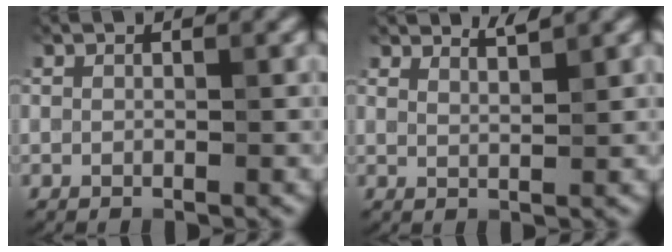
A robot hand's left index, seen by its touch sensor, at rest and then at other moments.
{"total": 2.0, "force": [2.0, 0.1, 0.3], "torque": [0.000, 0.000, 0.026]}